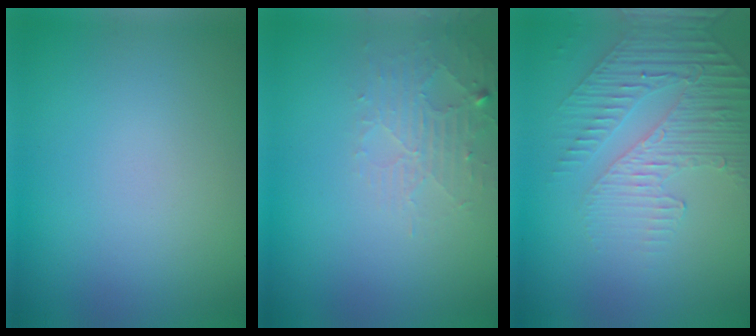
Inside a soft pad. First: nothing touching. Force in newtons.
{"total": 2.2, "press": 2.2, "slide": 0.5}
{"total": 4.8, "press": 3.1, "slide": 3.7}